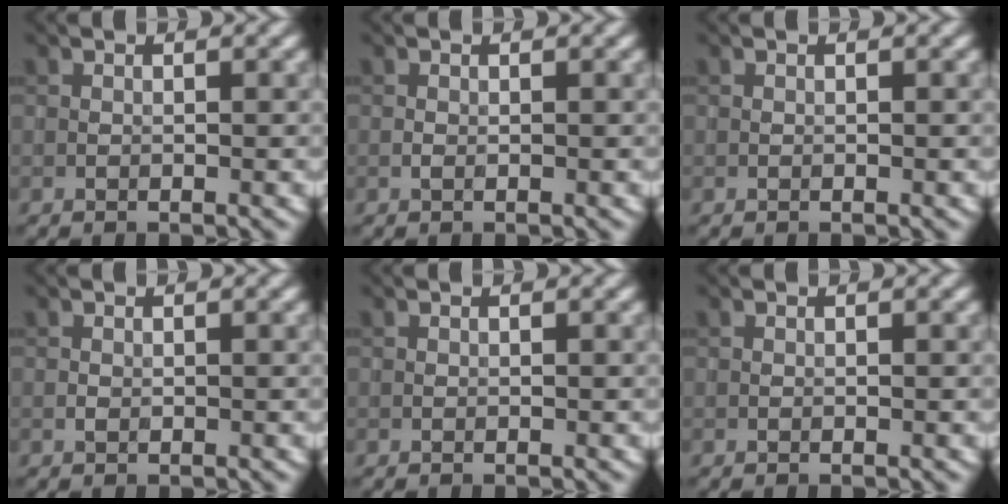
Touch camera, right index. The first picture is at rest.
{"total": 0.0}
{"total": 0.0}
{"total": 0.0}
{"total": 0.0}
{"total": 0.0}